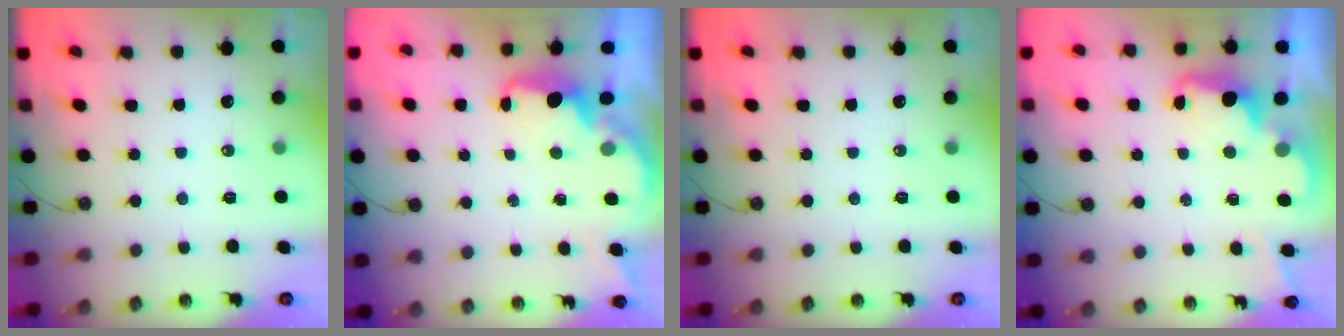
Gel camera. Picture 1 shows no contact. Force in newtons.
{"total": 2.3, "press": 2.1, "slide": 0.9}
{"total": 0.0}
{"total": 2.3, "press": 2.2, "slide": 0.5}